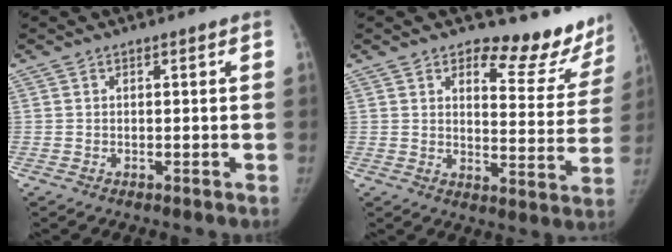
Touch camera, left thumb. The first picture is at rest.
{"total": 13.3, "force": [11.7, 4.8, 4.2], "torque": [0.002, -0.107, 0.138]}